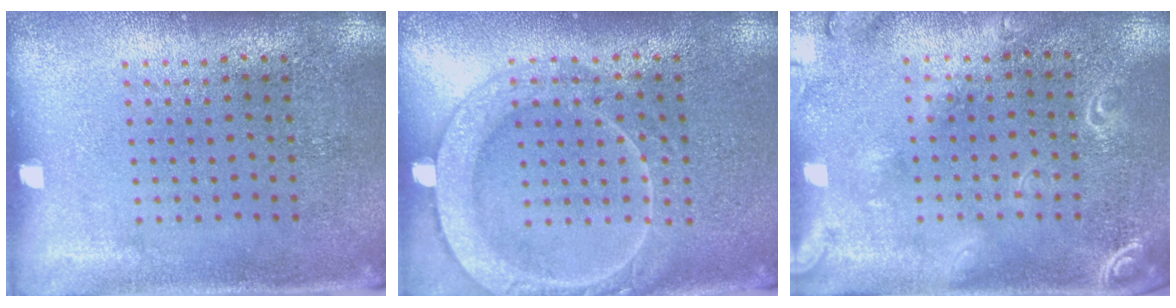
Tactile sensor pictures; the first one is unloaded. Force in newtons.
{"total": 3.4, "press": 3.3, "slide": 0.5}
{"total": 2.1, "press": 1.9, "slide": 0.7}